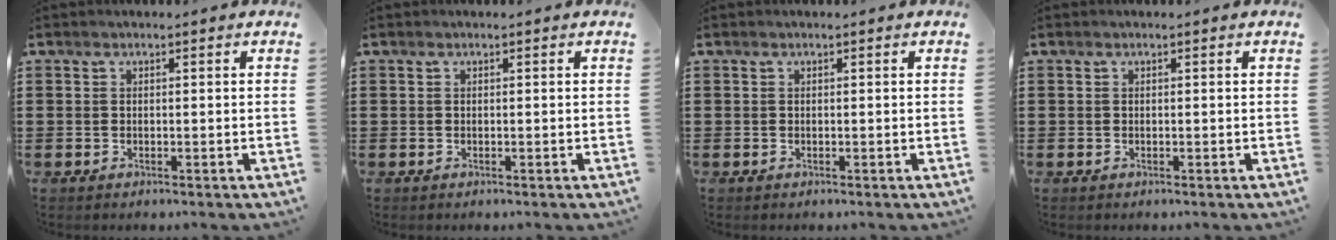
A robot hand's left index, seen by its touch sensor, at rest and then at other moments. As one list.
[{"total": 0.0}, {"total": 0.0}, {"total": 0.0}]